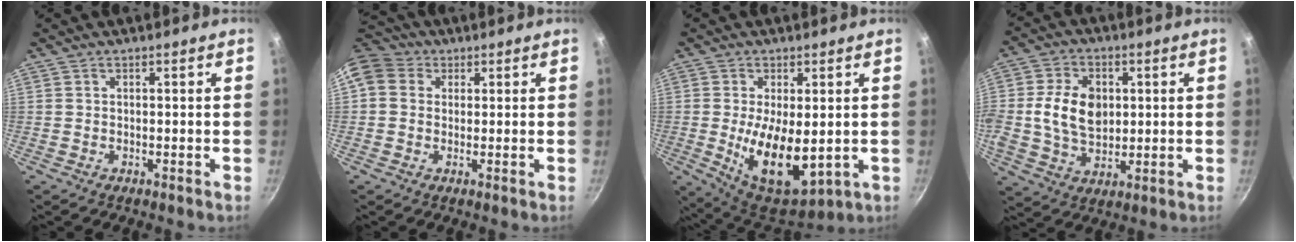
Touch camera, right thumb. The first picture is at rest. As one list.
[{"total": 9.3, "force": [2.2, 7.9, 4.5], "torque": [-0.075, 0.017, 0.023]}, {"total": 14.1, "force": [-0.9, 6.8, 12.3], "torque": [-0.189, -0.022, 0.004]}, {"total": 11.7, "force": [1.2, 8.3, 8.2], "torque": [-0.130, -0.002, 0.019]}]